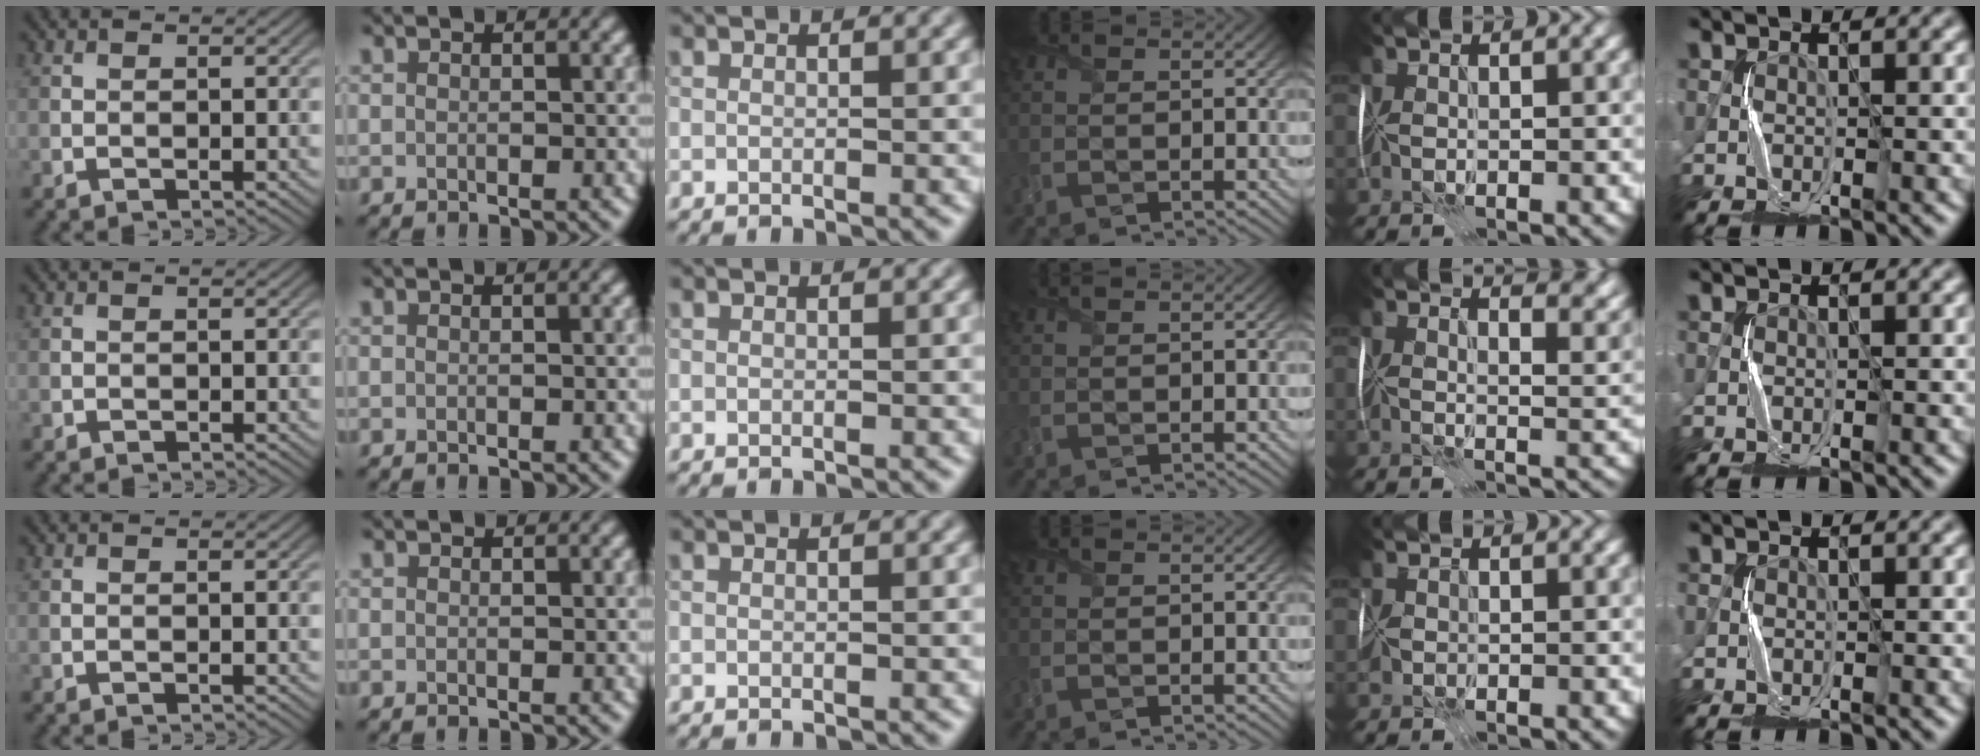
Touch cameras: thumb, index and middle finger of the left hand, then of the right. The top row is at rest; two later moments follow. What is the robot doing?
{"motion": "fold", "object": "plastic wrap"}